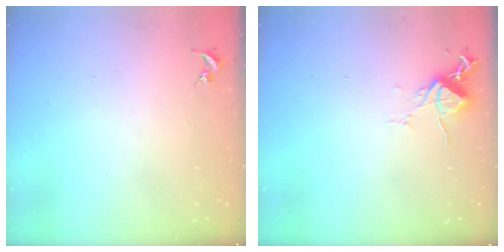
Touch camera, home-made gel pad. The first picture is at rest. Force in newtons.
{"total": 8.8, "press": 8.7, "slide": 1.2}